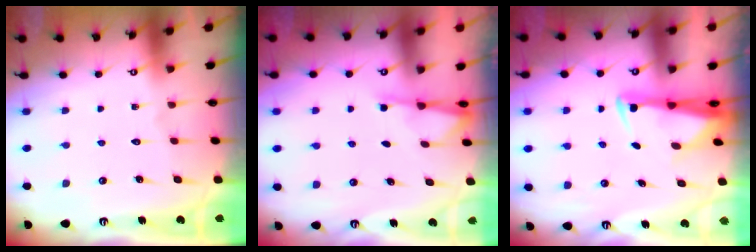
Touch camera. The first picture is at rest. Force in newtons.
{"total": 1.8, "press": 1.7, "slide": 0.4}
{"total": 3.0, "press": 2.9, "slide": 1.0}